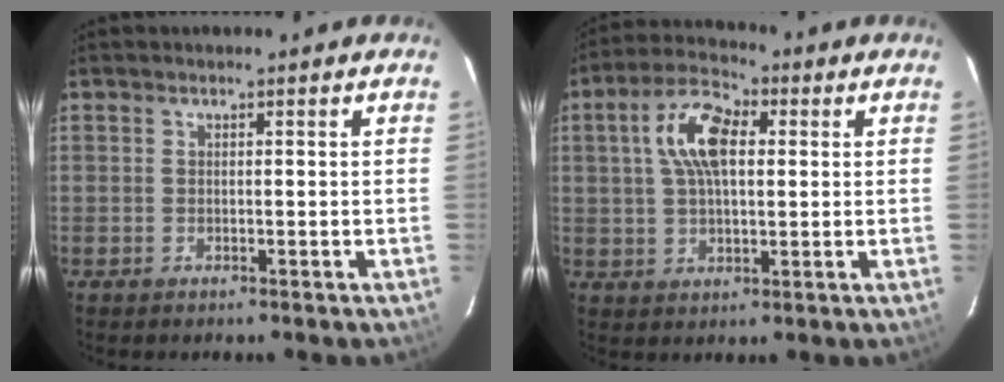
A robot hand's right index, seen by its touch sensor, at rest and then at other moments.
{"total": 10.2, "force": [2.3, 5.1, 8.6], "torque": [-0.165, 0.026, 0.039]}